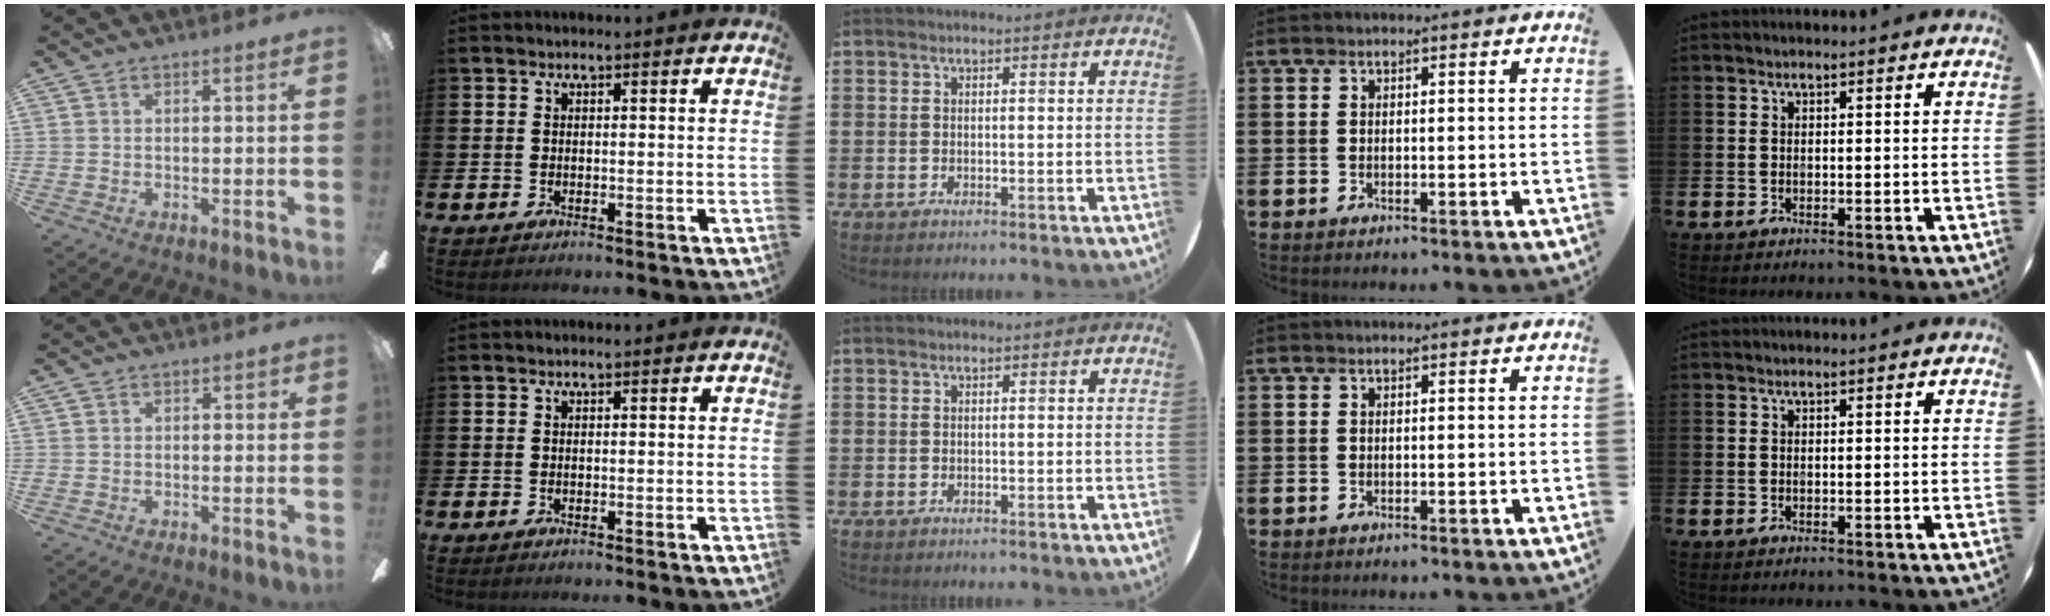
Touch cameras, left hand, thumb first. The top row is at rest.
{"thumb": {"total": 1.1, "force": [-0.4, 0.9, 0.5], "torque": [-0.002, 0.004, -0.010]}}